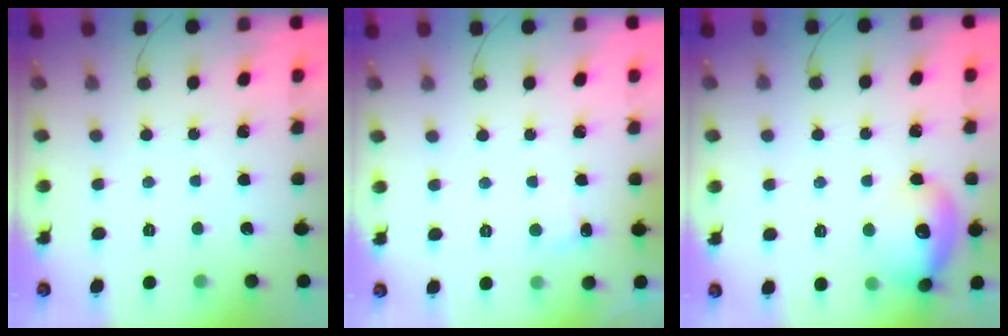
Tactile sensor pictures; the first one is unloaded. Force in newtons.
{"total": 3.7, "press": 3.4, "slide": 1.2}
{"total": 15.3, "press": 15.3, "slide": 1.4}